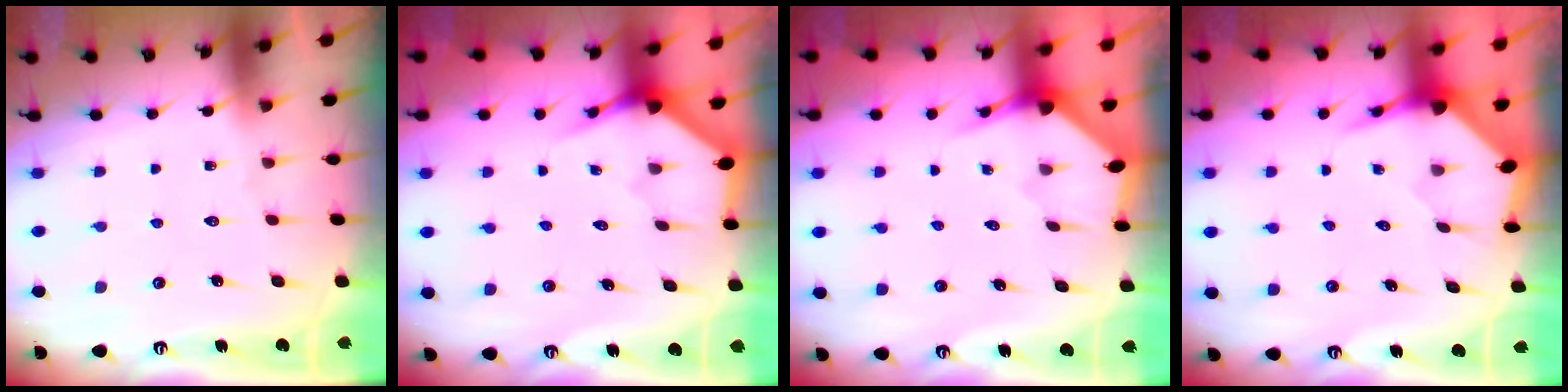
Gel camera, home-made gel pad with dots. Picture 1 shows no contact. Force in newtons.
{"total": 3.4, "press": 3.4, "slide": 0.2}
{"total": 2.8, "press": 2.8, "slide": 0.3}
{"total": 3.6, "press": 3.6, "slide": 0.4}